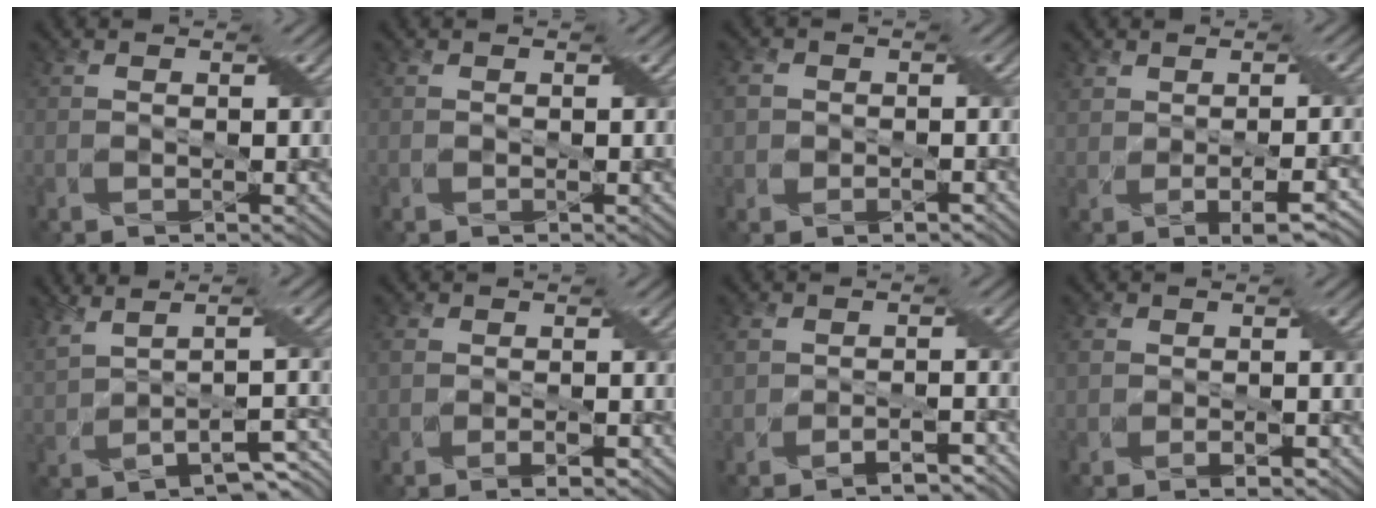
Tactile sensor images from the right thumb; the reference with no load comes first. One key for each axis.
{"total": 0.0}
{"total": 4.0, "fx": -0.4, "fy": 3.4, "fz": 2.0, "tx": -0.051, "ty": -0.002, "tz": -0.006}
{"total": 5.1, "fx": -0.6, "fy": 2.3, "fz": 4.5, "tx": -0.081, "ty": -0.002, "tz": -0.003}
{"total": 8.3, "fx": 1.2, "fy": 2.7, "fz": 7.8, "tx": -0.154, "ty": 0.004, "tz": 0.040}
{"total": 3.3, "fx": -1.1, "fy": 2.0, "fz": 2.4, "tx": -0.040, "ty": -0.004, "tz": -0.019}
{"total": 4.1, "fx": -2.4, "fy": 2.4, "fz": 2.2, "tx": -0.034, "ty": -0.008, "tz": -0.042}
{"total": 3.3, "fx": -0.9, "fy": 2.3, "fz": 2.2, "tx": -0.038, "ty": -0.006, "tz": -0.018}